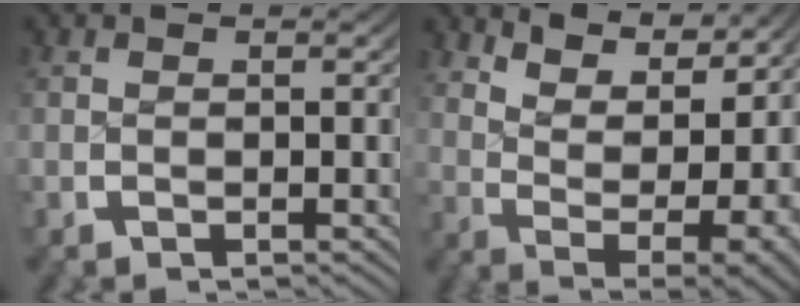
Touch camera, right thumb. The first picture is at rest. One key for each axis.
{"total": 9.7, "fx": 2.7, "fy": 5.2, "fz": 7.7, "tx": -0.140, "ty": -0.031, "tz": 0.057}